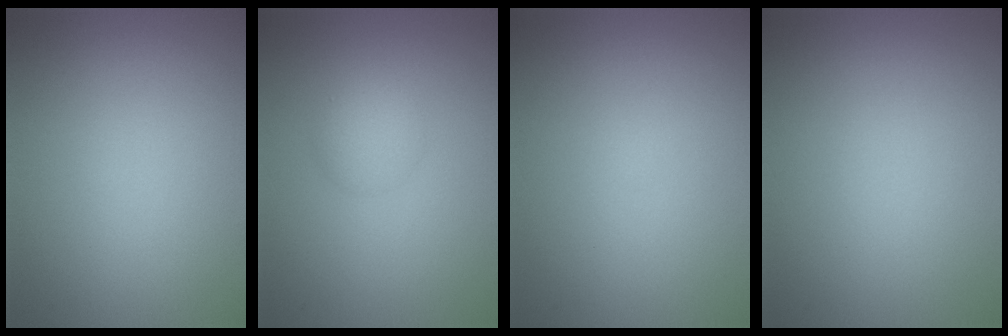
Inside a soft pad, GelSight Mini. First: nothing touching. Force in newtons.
{"total": 2.2, "press": 2.2, "slide": 0.1}
{"total": 0.0}
{"total": 0.0}